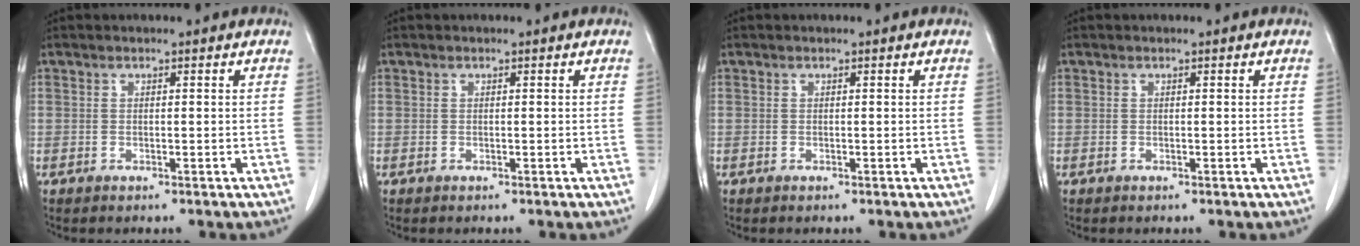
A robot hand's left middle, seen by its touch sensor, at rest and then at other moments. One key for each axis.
{"total": 0.0}
{"total": 0.0}
{"total": 0.0}